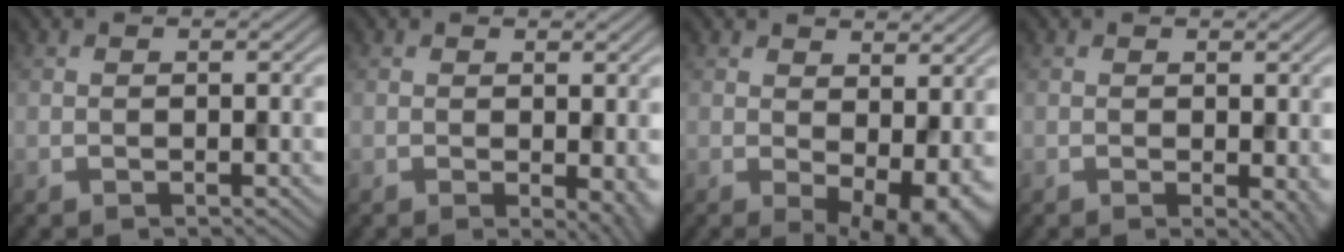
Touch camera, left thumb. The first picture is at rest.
{"total": 3.0, "force": [-0.3, 1.2, 2.7], "torque": [-0.031, -0.009, -0.002]}
{"total": 7.5, "force": [0.4, 4.1, 6.3], "torque": [-0.086, -0.018, 0.020]}
{"total": 2.2, "force": [-0.1, 0.8, 2.0], "torque": [-0.022, -0.008, 0.001]}